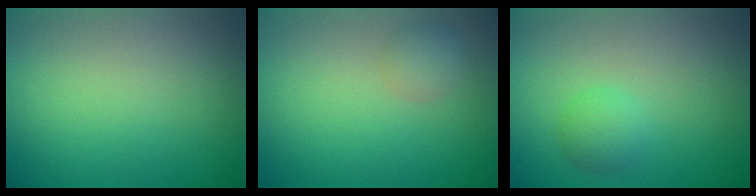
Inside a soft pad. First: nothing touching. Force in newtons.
{"total": 1.5, "press": 1.5, "slide": 0.0}
{"total": 1.7, "press": 1.7, "slide": 0.0}